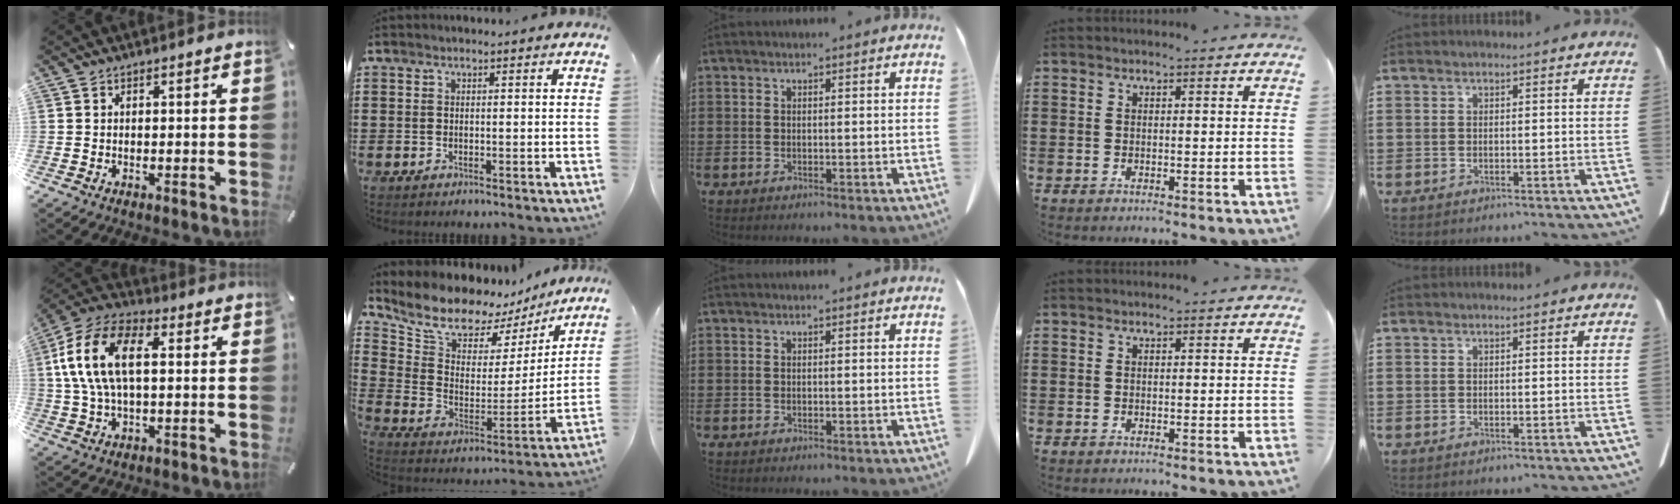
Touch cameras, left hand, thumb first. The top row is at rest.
{"thumb": {"total": 14.5, "force": [2.8, 7.9, 11.9], "torque": [-0.274, 0.001, 0.044]}, "index": {"total": 10.6, "force": [9.4, 3.8, 3.1], "torque": [-0.091, -0.069, 0.162]}}